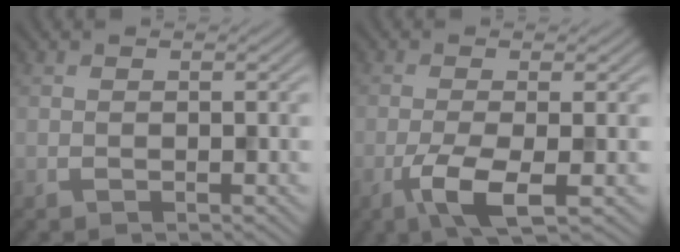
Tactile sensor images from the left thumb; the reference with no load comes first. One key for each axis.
{"total": 4.7, "fx": -2.3, "fy": 1.0, "fz": 4.0, "tx": -0.074, "ty": -0.002, "tz": -0.048}